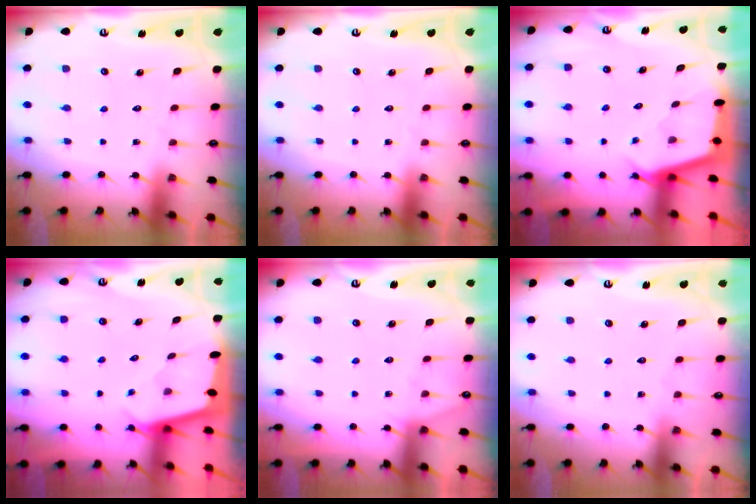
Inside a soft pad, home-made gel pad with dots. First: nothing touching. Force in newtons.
{"total": 0.0}
{"total": 2.5, "press": 2.5, "slide": 0.1}
{"total": 1.9, "press": 1.9, "slide": 0.2}
{"total": 3.8, "press": 3.7, "slide": 0.6}
{"total": 2.4, "press": 2.3, "slide": 0.4}